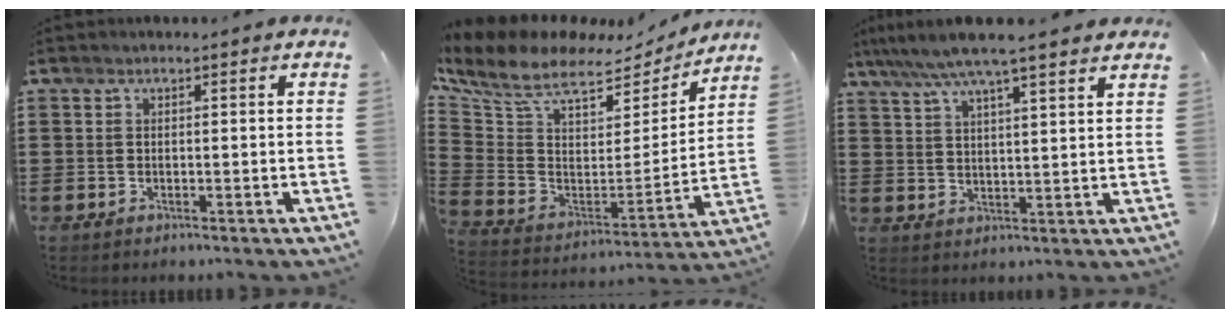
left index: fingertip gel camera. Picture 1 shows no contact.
{"total": 9.3, "force": [7.0, 3.9, 4.9], "torque": [-0.127, -0.041, 0.122]}
{"total": 6.5, "force": [5.5, 0.0, 3.5], "torque": [-0.083, -0.018, 0.095]}